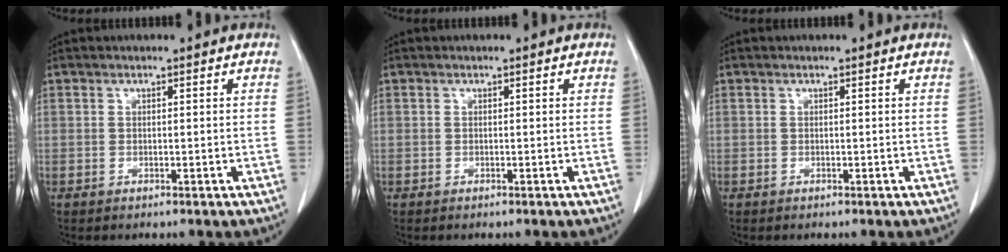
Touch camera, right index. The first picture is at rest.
{"total": 0.0}
{"total": 0.0}